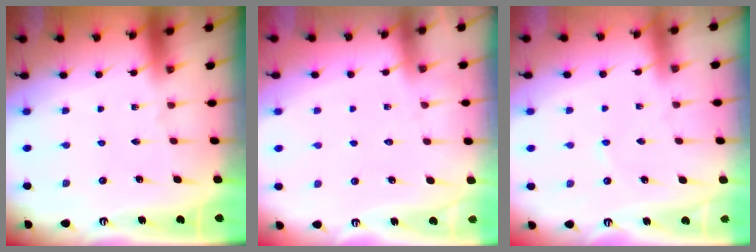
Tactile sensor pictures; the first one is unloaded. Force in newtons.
{"total": 5.2, "press": 5.1, "slide": 0.6}
{"total": 1.5, "press": 1.4, "slide": 0.4}